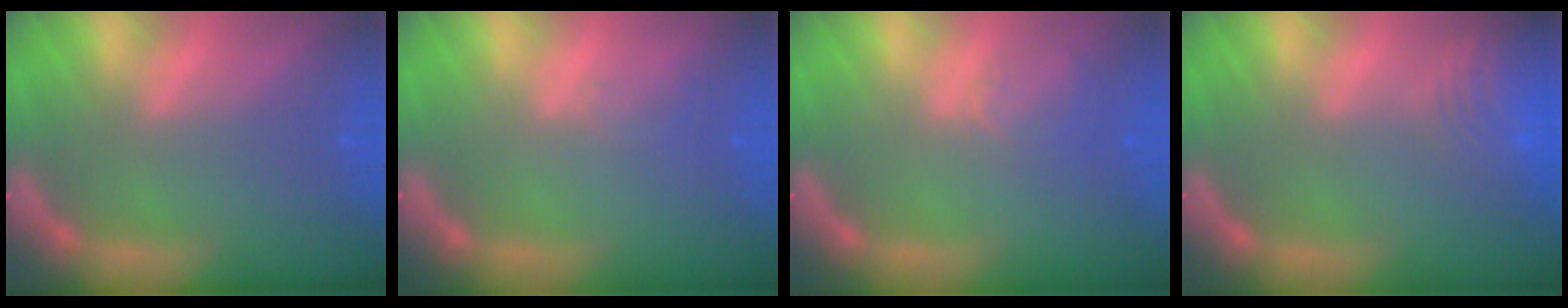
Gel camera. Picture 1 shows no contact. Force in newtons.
{"total": 1.0}
{"total": 2.5}
{"total": 9.5}